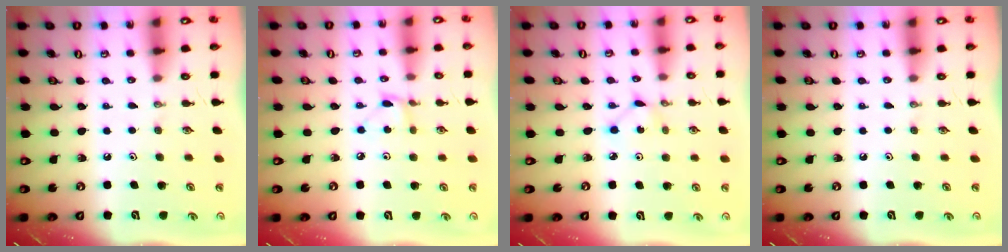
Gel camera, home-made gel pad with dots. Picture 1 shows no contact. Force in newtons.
{"total": 3.9, "press": 3.8, "slide": 0.6}
{"total": 2.0, "press": 2.0, "slide": 0.3}
{"total": 0.0}